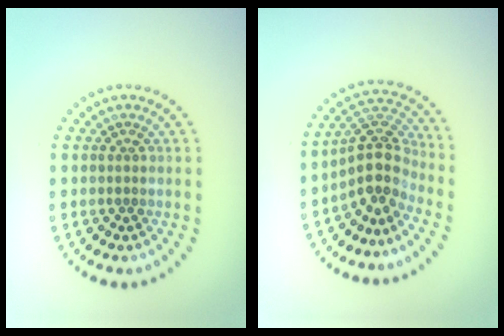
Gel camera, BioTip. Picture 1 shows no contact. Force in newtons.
{"total": 4.1, "press": 3.1, "slide": 2.7}